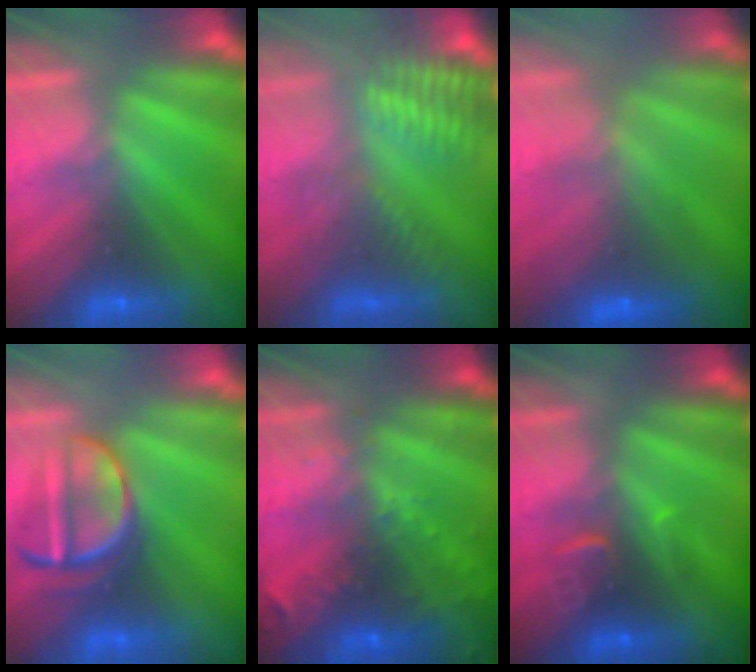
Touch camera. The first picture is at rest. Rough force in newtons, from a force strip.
{"total": 4.6}
{"total": 7.6}
{"total": 3.6}
{"total": 8.7}
{"total": 3.6}